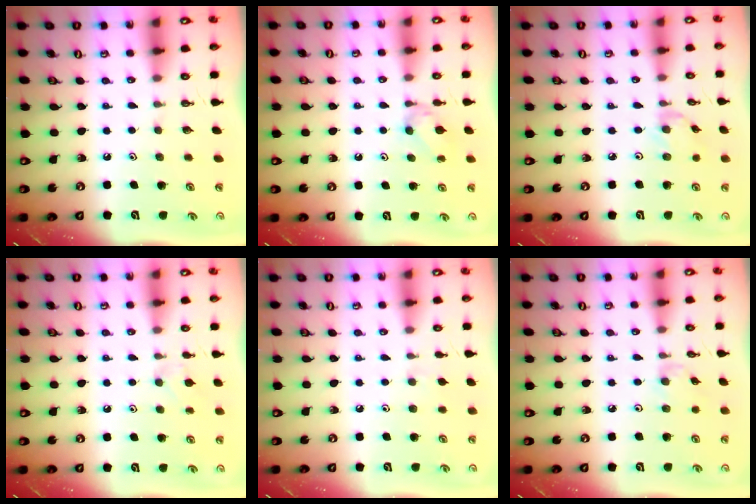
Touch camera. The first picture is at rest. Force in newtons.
{"total": 4.5, "press": 4.5, "slide": 0.5}
{"total": 2.0, "press": 2.0, "slide": 0.3}
{"total": 5.4, "press": 5.4, "slide": 0.8}
{"total": 3.8, "press": 3.7, "slide": 0.7}
{"total": 1.6, "press": 1.5, "slide": 0.4}